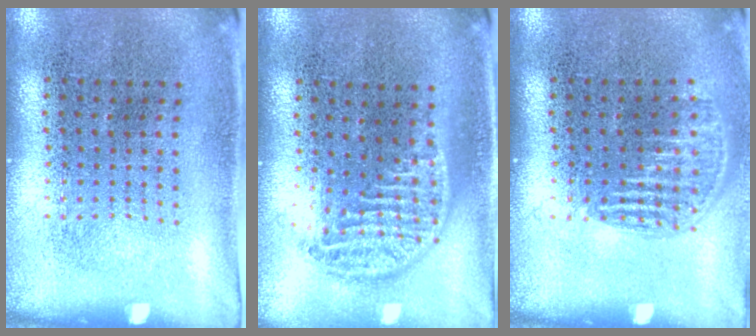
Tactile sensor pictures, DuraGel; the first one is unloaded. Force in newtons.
{"total": 1.4, "press": 1.2, "slide": 0.7}
{"total": 1.1, "press": 1.0, "slide": 0.5}